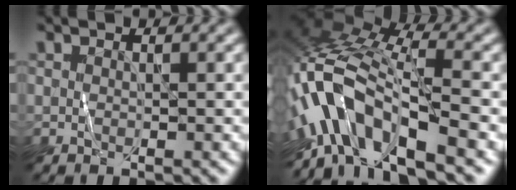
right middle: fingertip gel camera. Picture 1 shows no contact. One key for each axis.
{"total": 9.6, "fx": -5.6, "fy": 3.4, "fz": 7.1, "tx": -0.123, "ty": 0.013, "tz": -0.112}